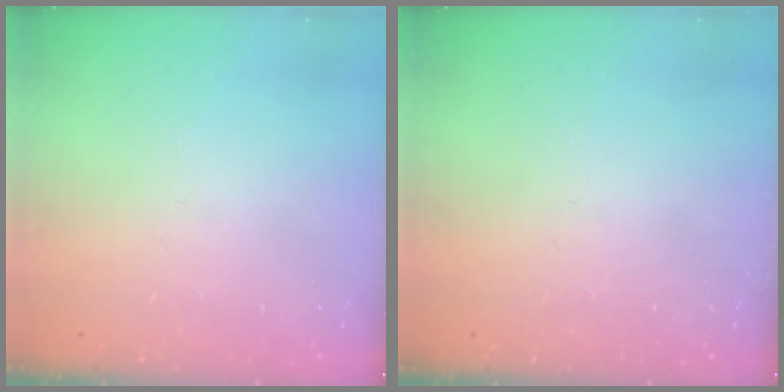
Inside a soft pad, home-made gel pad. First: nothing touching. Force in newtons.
{"total": 0.0}